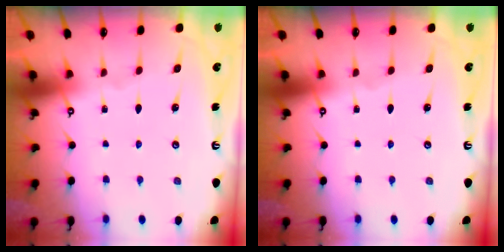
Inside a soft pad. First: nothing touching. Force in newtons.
{"total": 0.0}